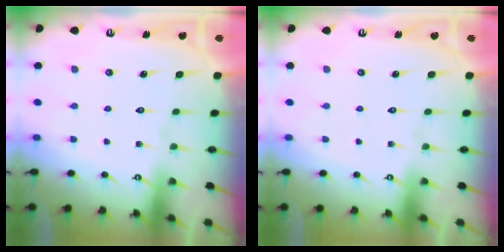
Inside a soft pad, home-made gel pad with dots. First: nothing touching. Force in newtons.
{"total": 0.0}